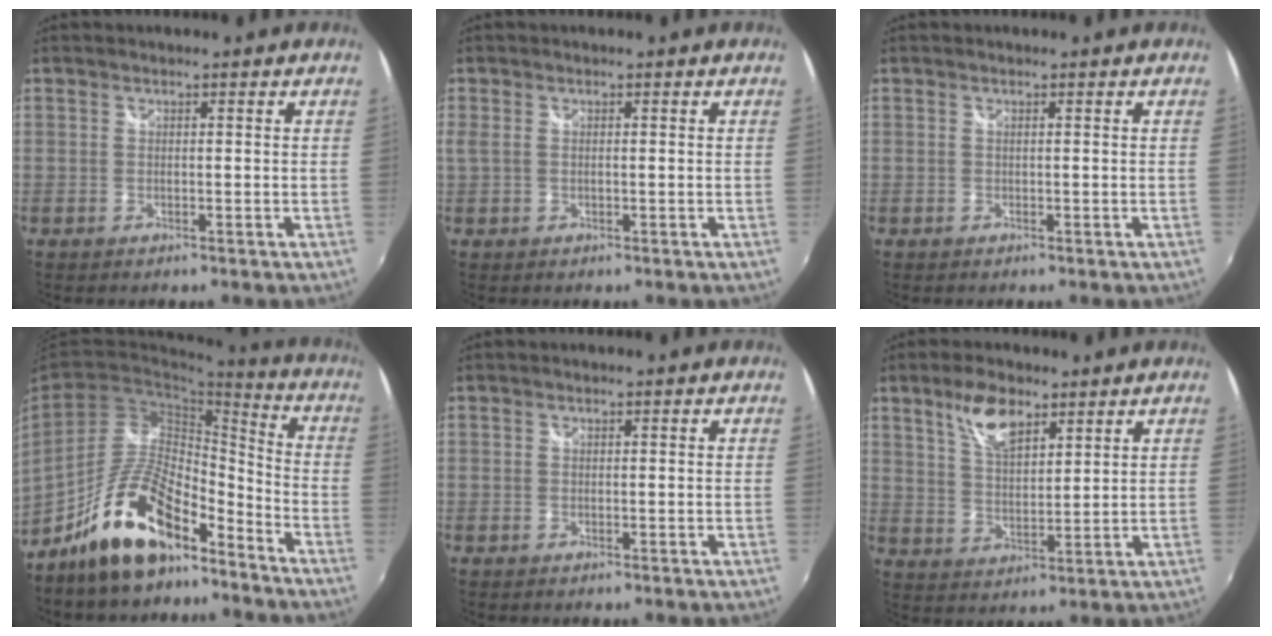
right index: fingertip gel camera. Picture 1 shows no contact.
{"total": 2.1, "force": [0.2, 0.8, 1.9], "torque": [-0.041, -0.004, 0.003]}
{"total": 0.0}
{"total": 15.6, "force": [-11.6, 5.3, 9.1], "torque": [-0.174, 0.018, -0.202]}
{"total": 0.0}
{"total": 8.0, "force": [5.0, 3.4, 5.2], "torque": [-0.094, 0.012, 0.097]}